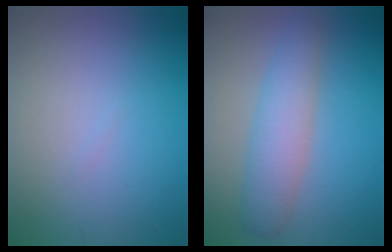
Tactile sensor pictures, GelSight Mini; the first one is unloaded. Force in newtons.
{"total": 4.1, "press": 4.1, "slide": 0.2}